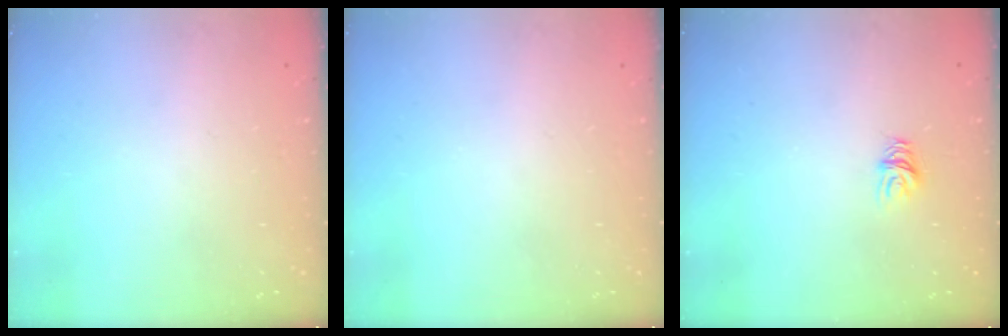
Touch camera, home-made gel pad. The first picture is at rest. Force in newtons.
{"total": 0.0}
{"total": 6.1, "press": 6.1, "slide": 0.3}